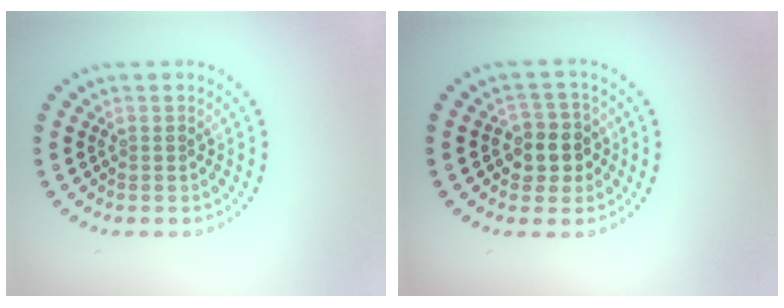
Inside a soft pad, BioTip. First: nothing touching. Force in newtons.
{"total": 3.0, "press": 2.8, "slide": 1.2}